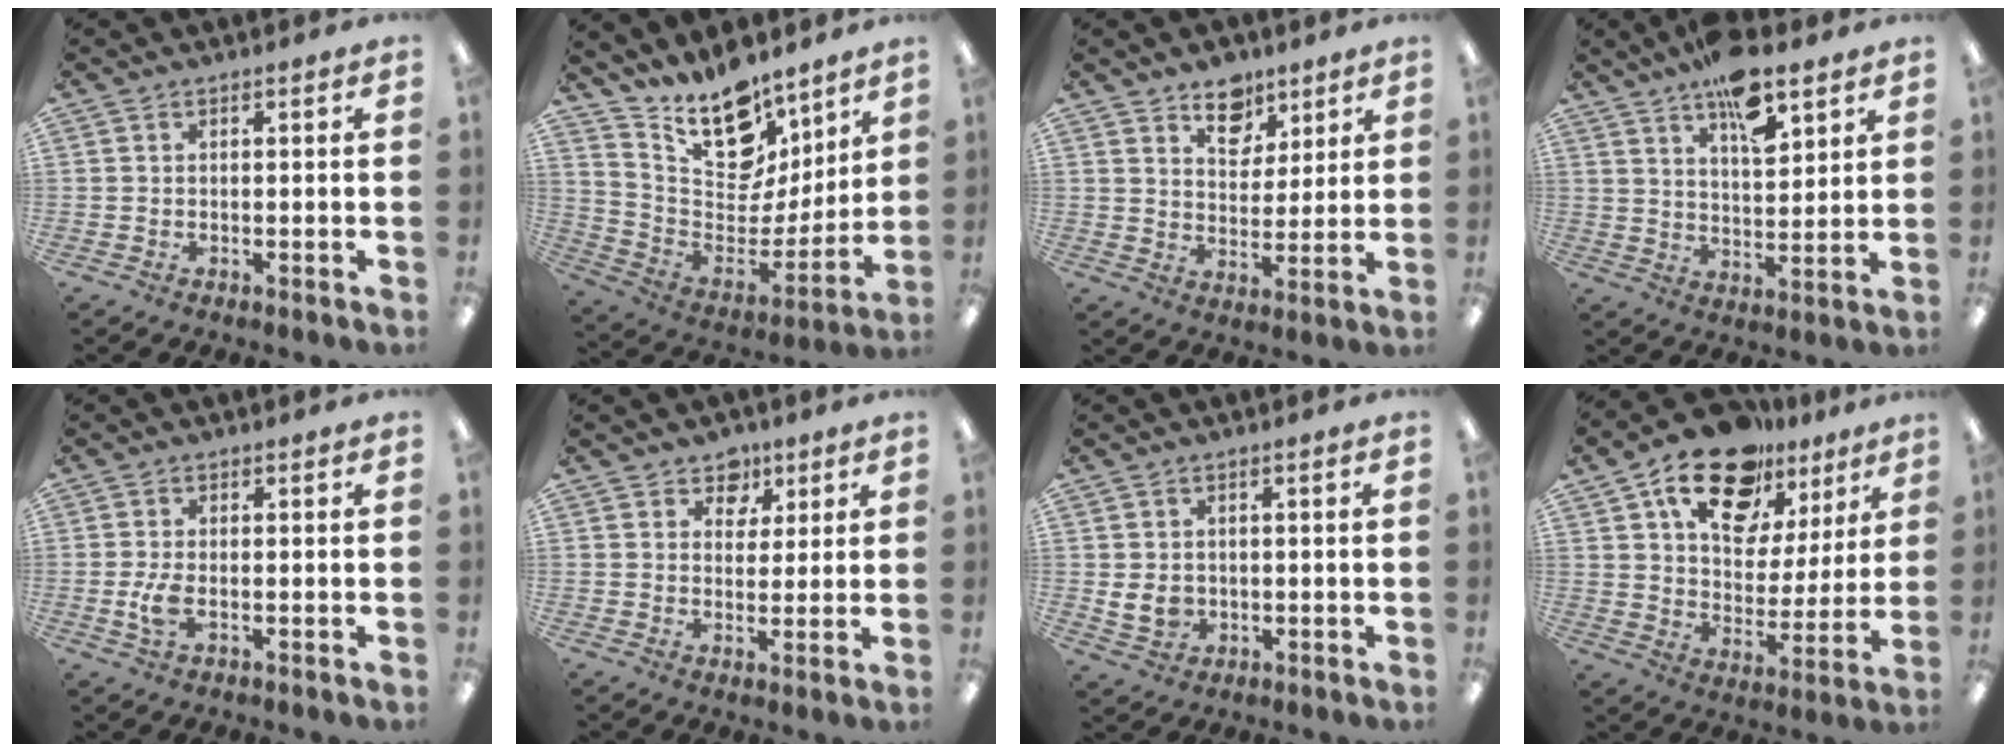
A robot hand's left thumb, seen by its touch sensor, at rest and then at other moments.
{"total": 18.1, "force": [13.3, 9.5, 7.8], "torque": [-0.134, -0.100, 0.243]}
{"total": 9.2, "force": [6.6, 5.8, 2.6], "torque": [-0.023, -0.043, 0.119]}
{"total": 11.6, "force": [8.1, 4.6, 7.0], "torque": [-0.101, -0.043, 0.138]}
{"total": 4.7, "force": [-0.7, 2.3, 4.0], "torque": [-0.079, -0.004, -0.016]}
{"total": 6.1, "force": [3.7, 4.6, 1.1], "torque": [-0.002, -0.021, 0.065]}
{"total": 4.7, "force": [0.1, 4.0, 2.6], "torque": [-0.054, -0.001, 0.001]}
{"total": 18.7, "force": [12.7, 10.5, 8.7], "torque": [-0.138, -0.073, 0.224]}